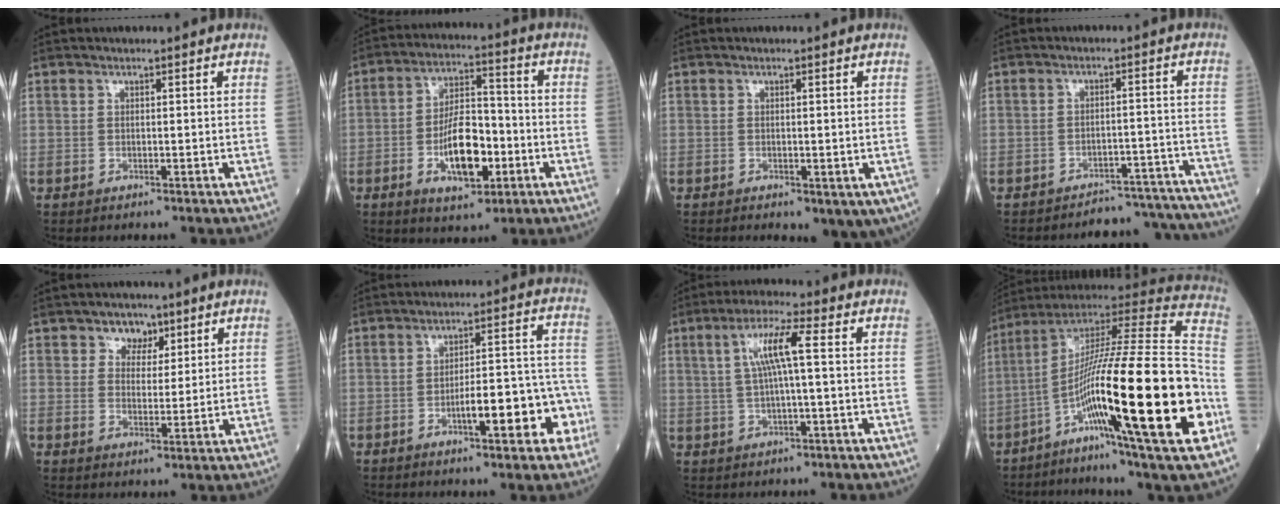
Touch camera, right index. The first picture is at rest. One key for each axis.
{"total": 11.2, "fx": -3.6, "fy": 4.4, "fz": 9.6, "tx": -0.182, "ty": 0.006, "tz": -0.060}
{"total": 6.1, "fx": -2.5, "fy": 2.8, "fz": 4.7, "tx": -0.064, "ty": -0.013, "tz": -0.029}
{"total": 12.6, "fx": -12.4, "fy": 2.2, "fz": -0.1, "tx": 0.028, "ty": 0.038, "tz": -0.148}
{"total": 4.0, "fx": 2.3, "fy": 2.9, "fz": 1.4, "tx": -0.019, "ty": 0.005, "tz": 0.037}
{"total": 10.5, "fx": -4.6, "fy": 2.6, "fz": 9.1, "tx": -0.121, "ty": 0.035, "tz": -0.060}
{"total": 6.8, "fx": 1.2, "fy": 0.3, "fz": 6.7, "tx": -0.132, "ty": 0.014, "tz": 0.024}
{"total": 31.7, "fx": -8.6, "fy": 0.8, "fz": 30.5, "tx": -0.467, "ty": -0.036, "tz": -0.166}